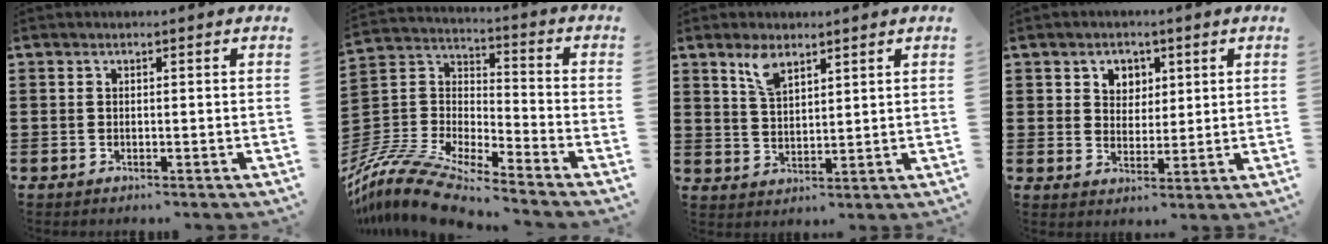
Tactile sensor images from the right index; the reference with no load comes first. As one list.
[{"total": 11.3, "force": [-10.4, 1.5, 4.0], "torque": [-0.108, 0.006, -0.218]}, {"total": 4.7, "force": [3.2, 1.8, 2.8], "torque": [-0.065, 0.004, 0.059]}, {"total": 3.6, "force": [1.7, 3.1, 0.7], "torque": [-0.029, 0.014, 0.030]}]